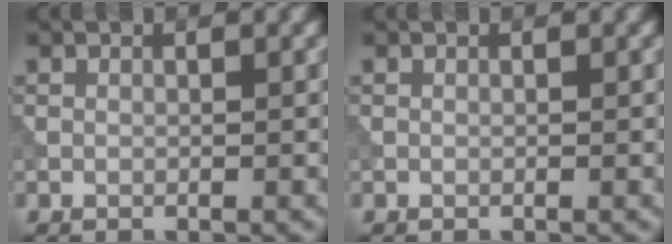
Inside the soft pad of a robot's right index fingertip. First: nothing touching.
{"total": 0.0}